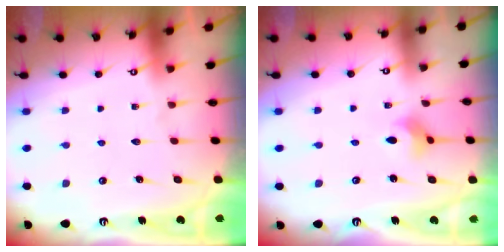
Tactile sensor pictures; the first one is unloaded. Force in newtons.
{"total": 3.1, "press": 3.1, "slide": 0.4}